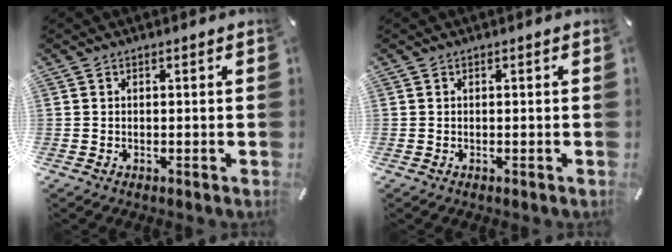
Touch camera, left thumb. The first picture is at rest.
{"total": 0.0}